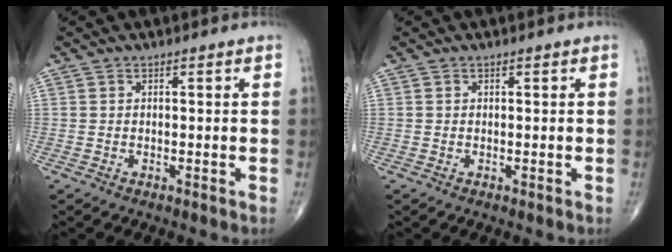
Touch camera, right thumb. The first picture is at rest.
{"total": 0.0}